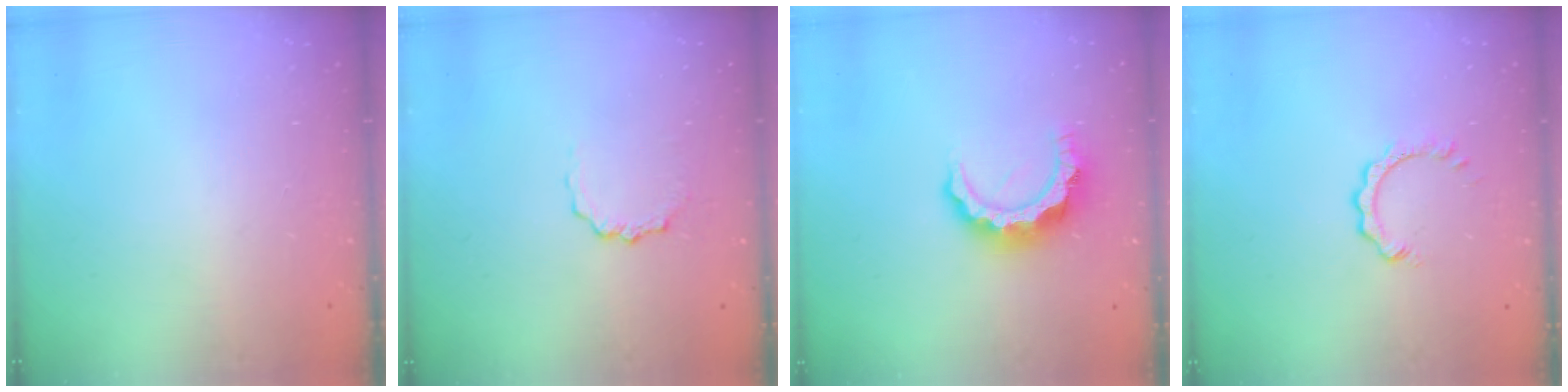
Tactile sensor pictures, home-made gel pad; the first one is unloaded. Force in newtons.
{"total": 2.3, "press": 2.2, "slide": 0.3}
{"total": 9.2, "press": 9.2, "slide": 1.2}
{"total": 3.3, "press": 3.3, "slide": 0.4}